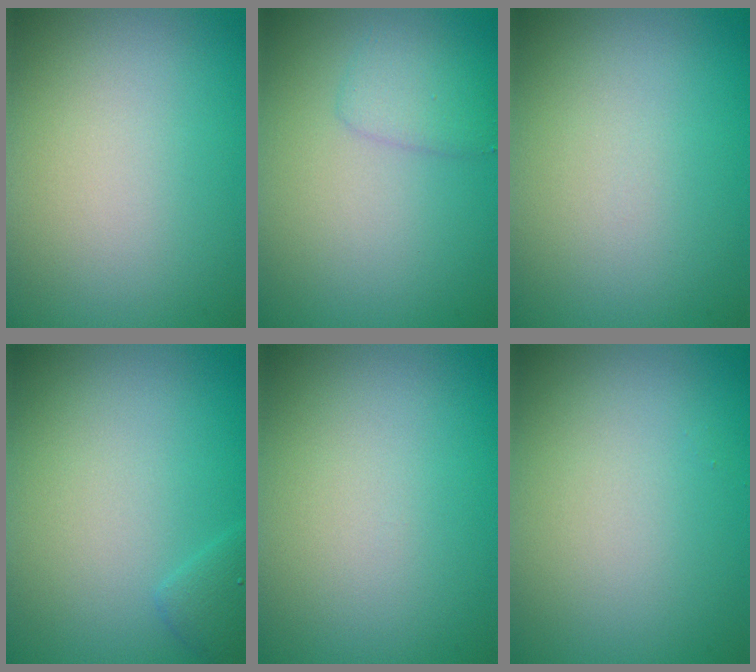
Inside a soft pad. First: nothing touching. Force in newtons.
{"total": 1.7, "press": 1.7, "slide": 0.1}
{"total": 0.0}
{"total": 1.3, "press": 1.3, "slide": 0.2}
{"total": 0.0}
{"total": 0.0}